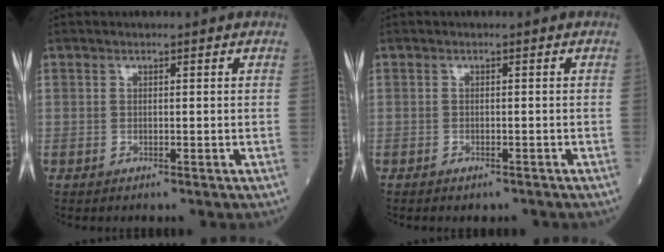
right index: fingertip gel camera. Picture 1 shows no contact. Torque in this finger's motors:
{"motor_torque": [-0.03, 0.02, -0.04, -0.01]}